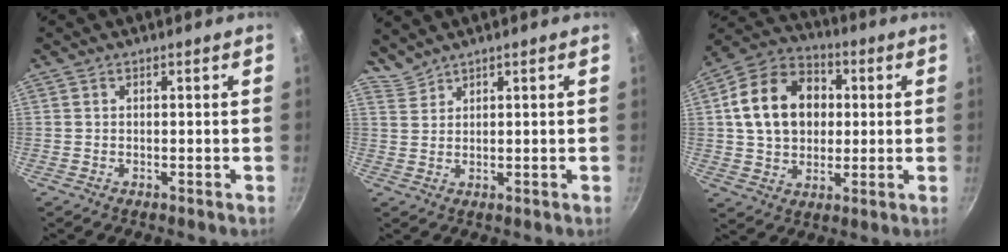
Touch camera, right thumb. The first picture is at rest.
{"total": 2.3, "force": [2.3, 0.2, -0.1], "torque": [0.001, 0.001, 0.054]}
{"total": 16.7, "force": [2.5, 12.9, 10.4], "torque": [-0.152, 0.022, 0.034]}